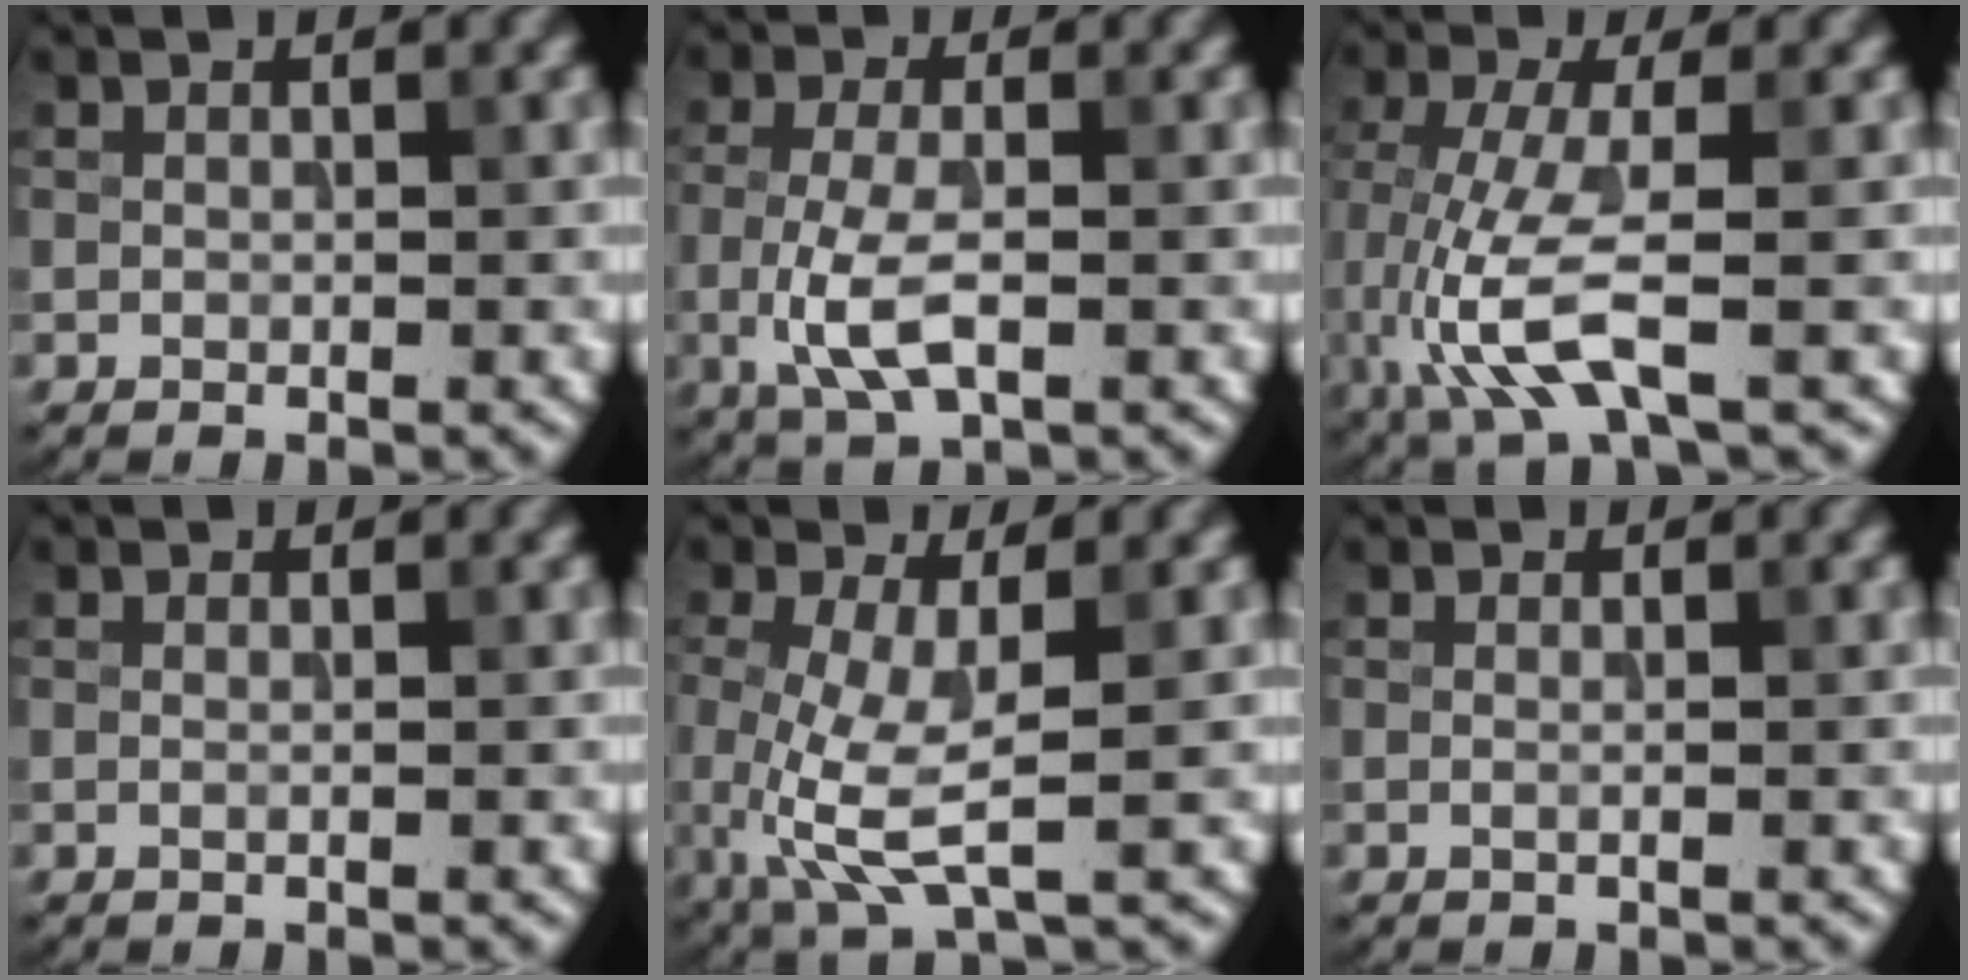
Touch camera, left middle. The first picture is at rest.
{"total": 4.3, "force": [-1.1, 1.4, 4.0], "torque": [-0.097, -0.003, -0.022]}
{"total": 6.3, "force": [-2.1, 1.3, 5.8], "torque": [-0.143, -0.009, -0.040]}
{"total": 0.0}
{"total": 5.1, "force": [-0.4, 1.2, 4.9], "torque": [-0.122, -0.012, -0.004]}
{"total": 0.0}